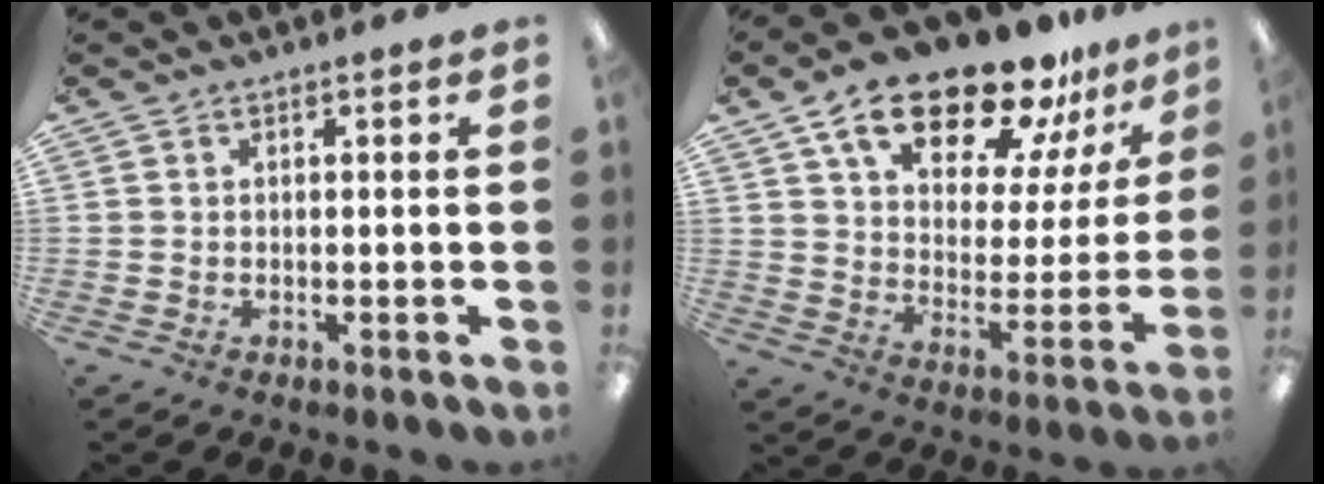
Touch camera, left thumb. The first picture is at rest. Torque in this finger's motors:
{"motor_torque": [0.71, 0.76, 1.65, -1.12, 0.28]}